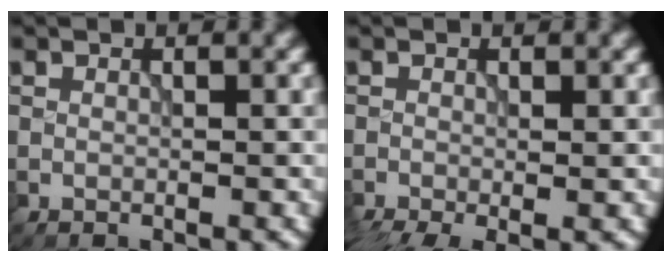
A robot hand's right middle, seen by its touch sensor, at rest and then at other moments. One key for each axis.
{"total": 4.6, "fx": -2.8, "fy": 1.4, "fz": 3.4, "tx": -0.056, "ty": -0.019, "tz": -0.046}